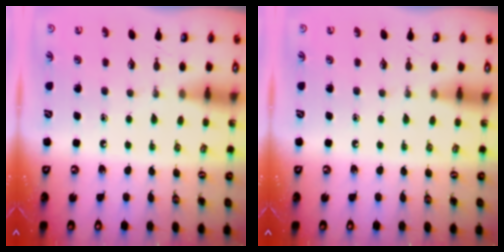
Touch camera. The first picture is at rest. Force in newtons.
{"total": 0.0}